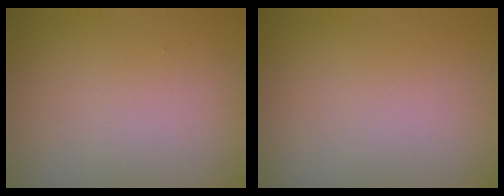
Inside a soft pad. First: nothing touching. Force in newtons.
{"total": 0.0}